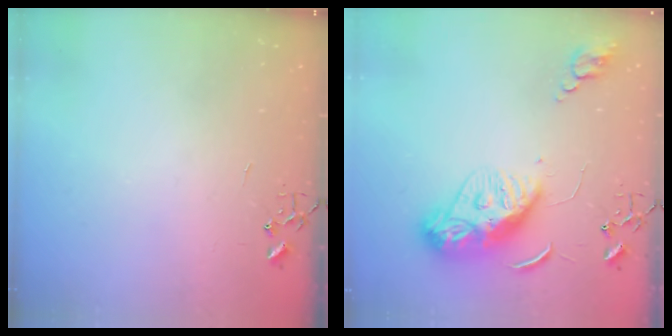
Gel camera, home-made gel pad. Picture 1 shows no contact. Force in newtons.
{"total": 12.5, "press": 12.4, "slide": 1.1}